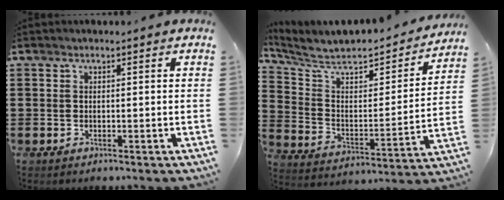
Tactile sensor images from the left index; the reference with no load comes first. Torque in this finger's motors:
{"motor_torque": [2.14, 0.00, 0.25, 0.07]}